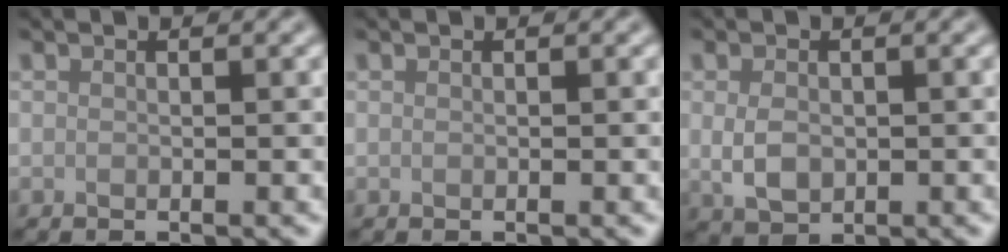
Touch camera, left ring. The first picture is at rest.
{"total": 0.0}
{"total": 2.6, "force": [0.0, 1.8, 1.9], "torque": [-0.038, -0.002, 0.003]}